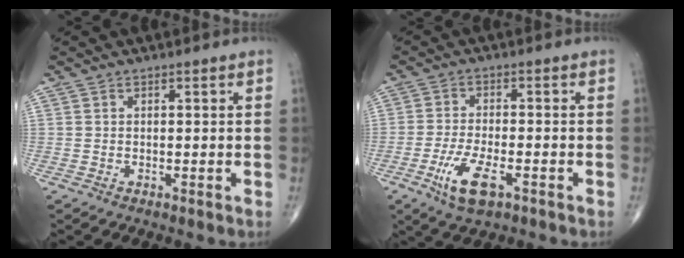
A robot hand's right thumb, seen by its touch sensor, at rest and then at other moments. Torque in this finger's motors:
{"motor_torque": [0.59, -0.24, 0.40, 0.18, 0.23]}